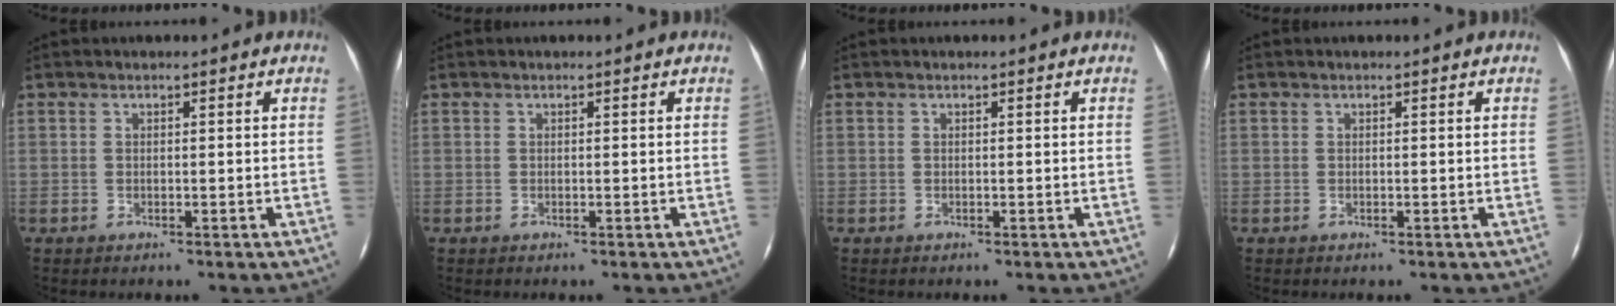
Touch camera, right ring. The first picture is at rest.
{"total": 0.0}
{"total": 0.0}
{"total": 0.0}